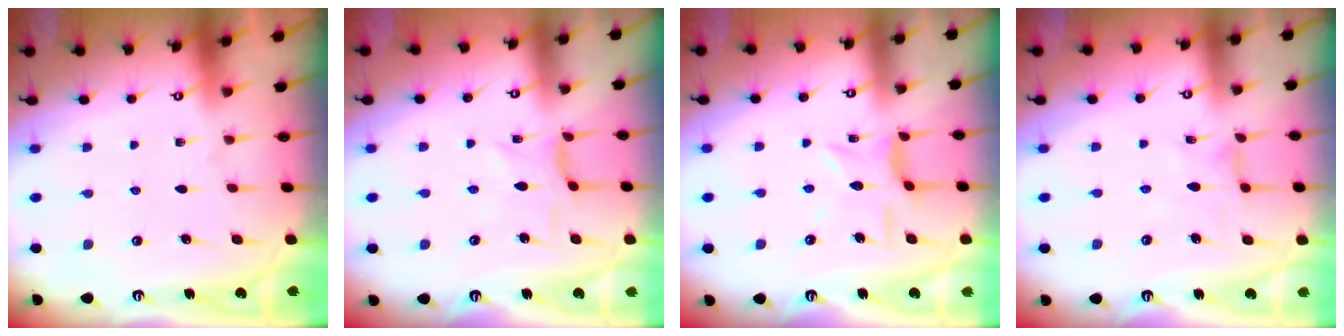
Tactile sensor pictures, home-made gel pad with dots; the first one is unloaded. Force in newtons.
{"total": 1.2, "press": 1.2, "slide": 0.2}
{"total": 5.6, "press": 5.6, "slide": 0.5}
{"total": 1.6, "press": 1.6, "slide": 0.1}